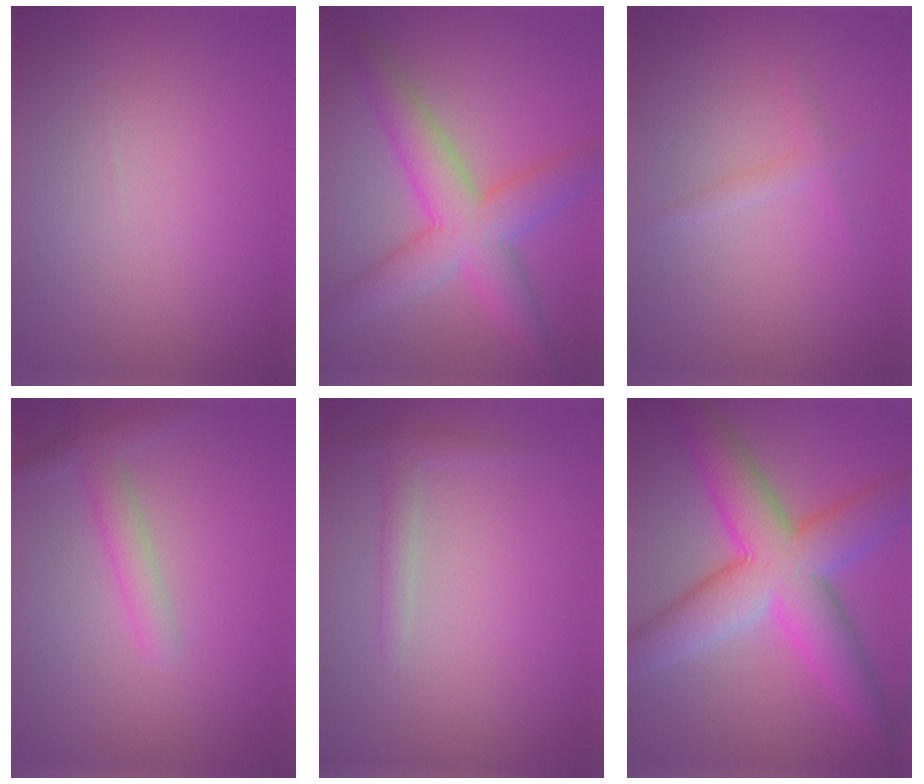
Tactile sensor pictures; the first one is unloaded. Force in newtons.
{"total": 6.7, "press": 6.7, "slide": 0.2}
{"total": 1.0, "press": 1.0, "slide": 0.1}
{"total": 2.6, "press": 2.5, "slide": 0.2}
{"total": 1.5, "press": 1.5, "slide": 0.1}
{"total": 10.0, "press": 10.0, "slide": 0.3}